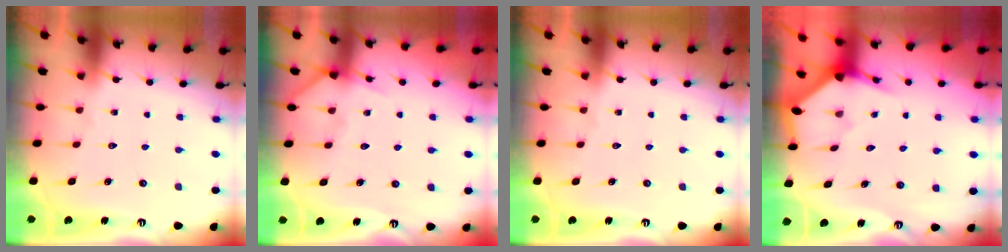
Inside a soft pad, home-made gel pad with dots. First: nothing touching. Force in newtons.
{"total": 5.3, "press": 5.2, "slide": 0.4}
{"total": 0.0}
{"total": 3.3, "press": 3.3, "slide": 0.3}